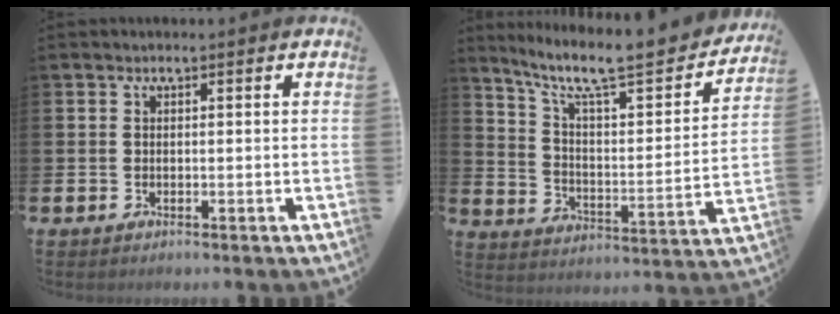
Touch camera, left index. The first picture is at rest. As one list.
[{"total": 9.7, "force": [8.0, 1.9, 5.2], "torque": [-0.119, -0.062, 0.129]}]